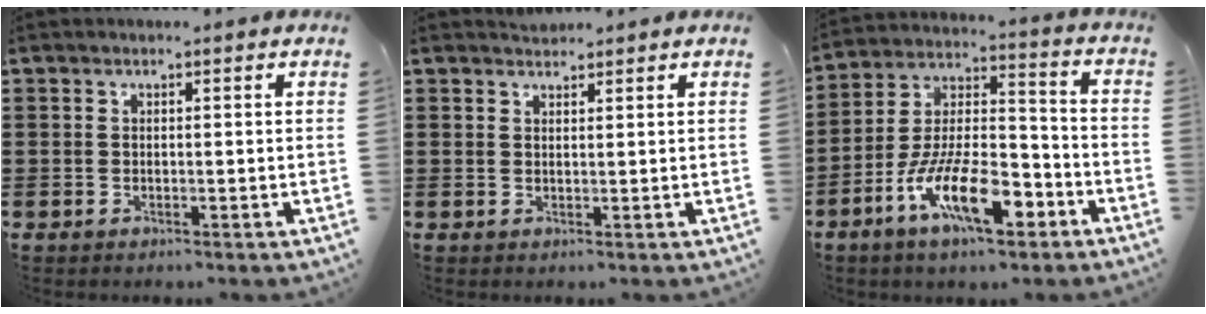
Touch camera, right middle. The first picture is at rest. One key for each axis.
{"total": 1.3, "fx": 1.3, "fy": 0.3, "fz": -0.2, "tx": 0.000, "ty": 0.002, "tz": 0.025}
{"total": 13.5, "fx": -7.6, "fy": 4.7, "fz": 10.1, "tx": -0.206, "ty": 0.015, "tz": -0.146}